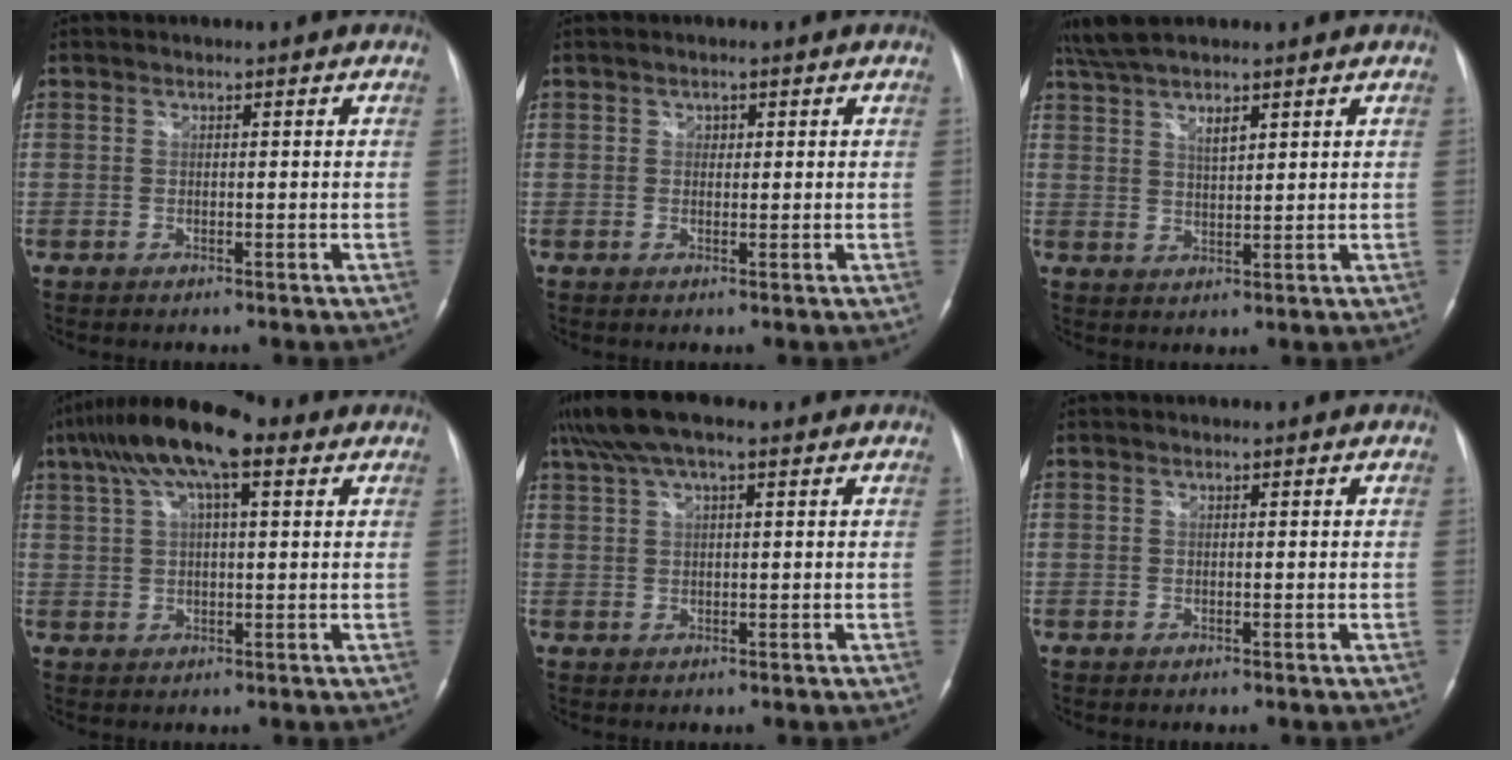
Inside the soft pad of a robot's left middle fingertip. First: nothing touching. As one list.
[{"total": 1.1, "force": [0.4, 0.8, 0.6], "torque": [-0.012, 0.000, 0.007]}, {"total": 7.5, "force": [5.3, 1.4, 5.1], "torque": [-0.109, 0.013, 0.100]}, {"total": 12.8, "force": [7.3, 3.5, 10.0], "torque": [-0.198, 0.044, 0.128]}, {"total": 8.9, "force": [6.0, 2.3, 6.1], "torque": [-0.125, 0.042, 0.106]}, {"total": 0.0}]